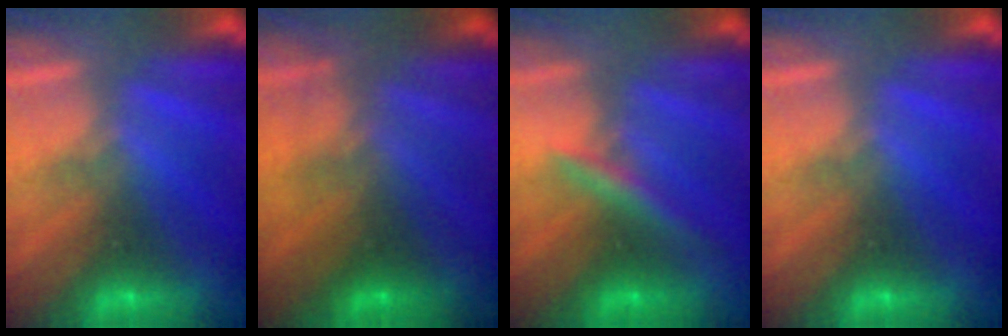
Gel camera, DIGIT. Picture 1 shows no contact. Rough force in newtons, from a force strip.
{"total": 2.8}
{"total": 2.9}
{"total": 0.0}